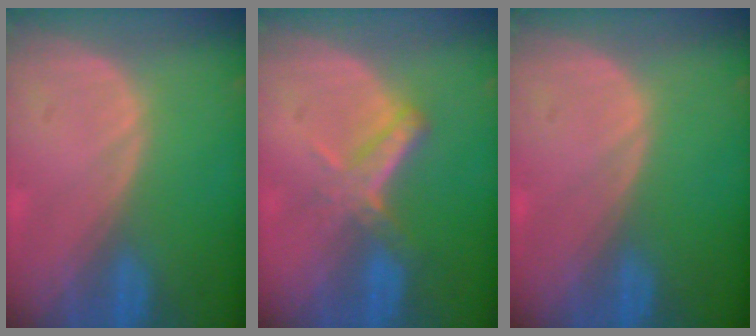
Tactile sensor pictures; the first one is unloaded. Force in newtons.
{"total": 5.6, "press": 4.8, "slide": 3.0}
{"total": 0.0}